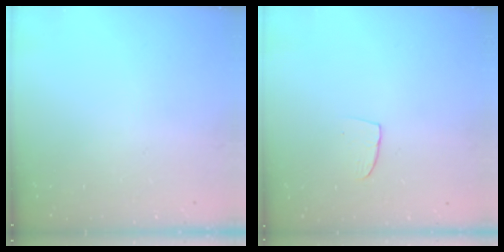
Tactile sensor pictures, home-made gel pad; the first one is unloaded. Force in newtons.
{"total": 5.2, "press": 5.2, "slide": 0.4}